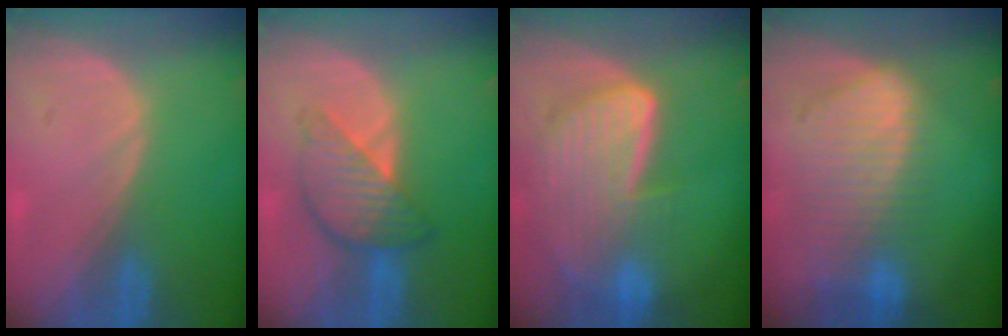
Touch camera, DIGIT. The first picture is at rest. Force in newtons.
{"total": 6.1, "press": 6.1, "slide": 0.4}
{"total": 9.2, "press": 8.1, "slide": 4.5}
{"total": 9.3, "press": 8.1, "slide": 4.5}